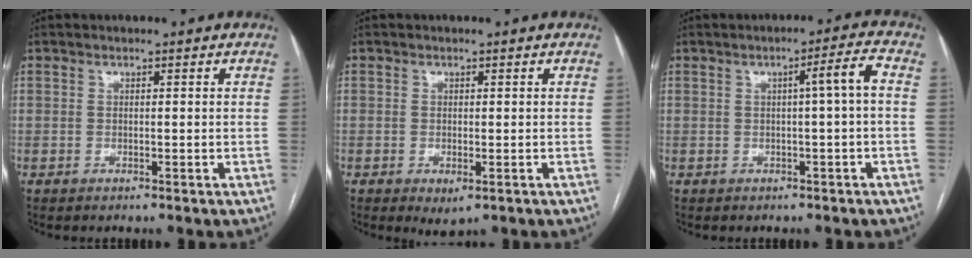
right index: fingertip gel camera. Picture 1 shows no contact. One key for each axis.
{"total": 2.3, "fx": -1.0, "fy": 0.9, "fz": 1.9, "tx": -0.024, "ty": -0.003, "tz": -0.006}
{"total": 3.9, "fx": 0.1, "fy": -0.6, "fz": 3.8, "tx": -0.054, "ty": 0.008, "tz": 0.004}